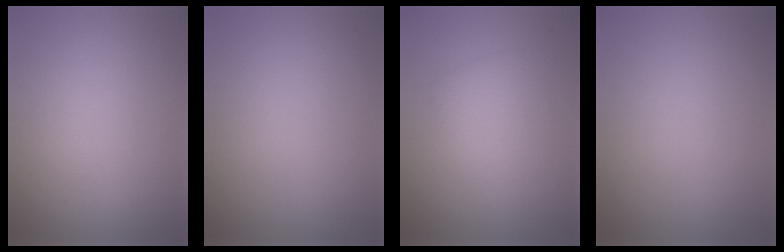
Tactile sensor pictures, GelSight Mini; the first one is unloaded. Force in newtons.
{"total": 0.0}
{"total": 2.9, "press": 2.9, "slide": 0.1}
{"total": 0.0}